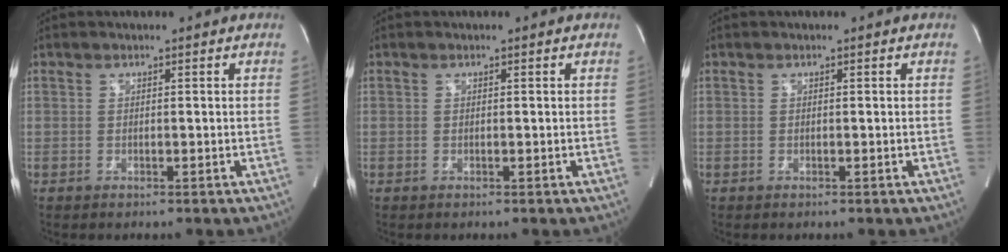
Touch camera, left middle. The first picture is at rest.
{"total": 0.0}
{"total": 0.0}